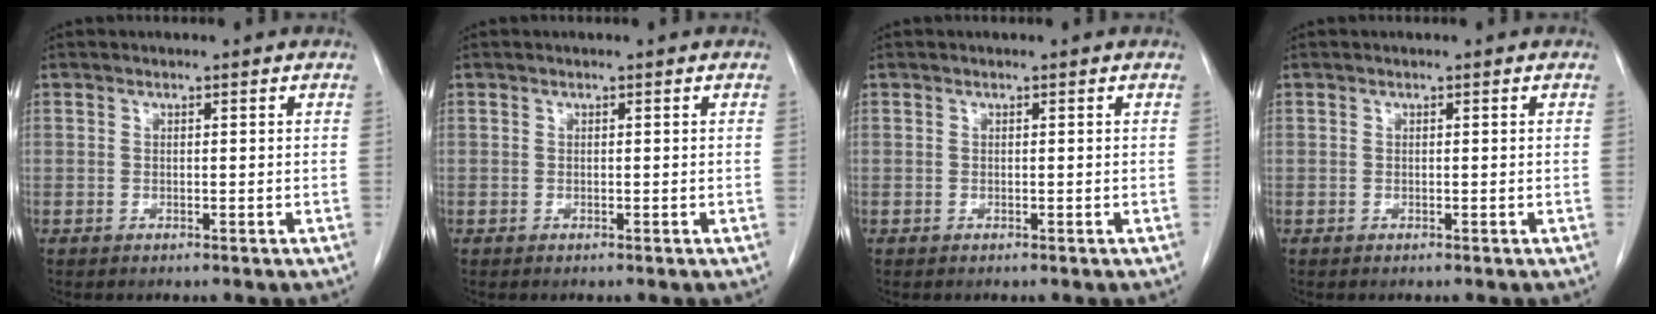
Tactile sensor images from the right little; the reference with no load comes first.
{"total": 0.0}
{"total": 0.0}
{"total": 0.0}